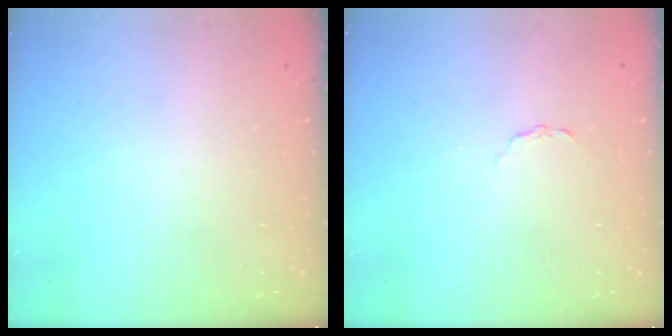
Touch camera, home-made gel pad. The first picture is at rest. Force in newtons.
{"total": 2.0, "press": 2.0, "slide": 0.3}